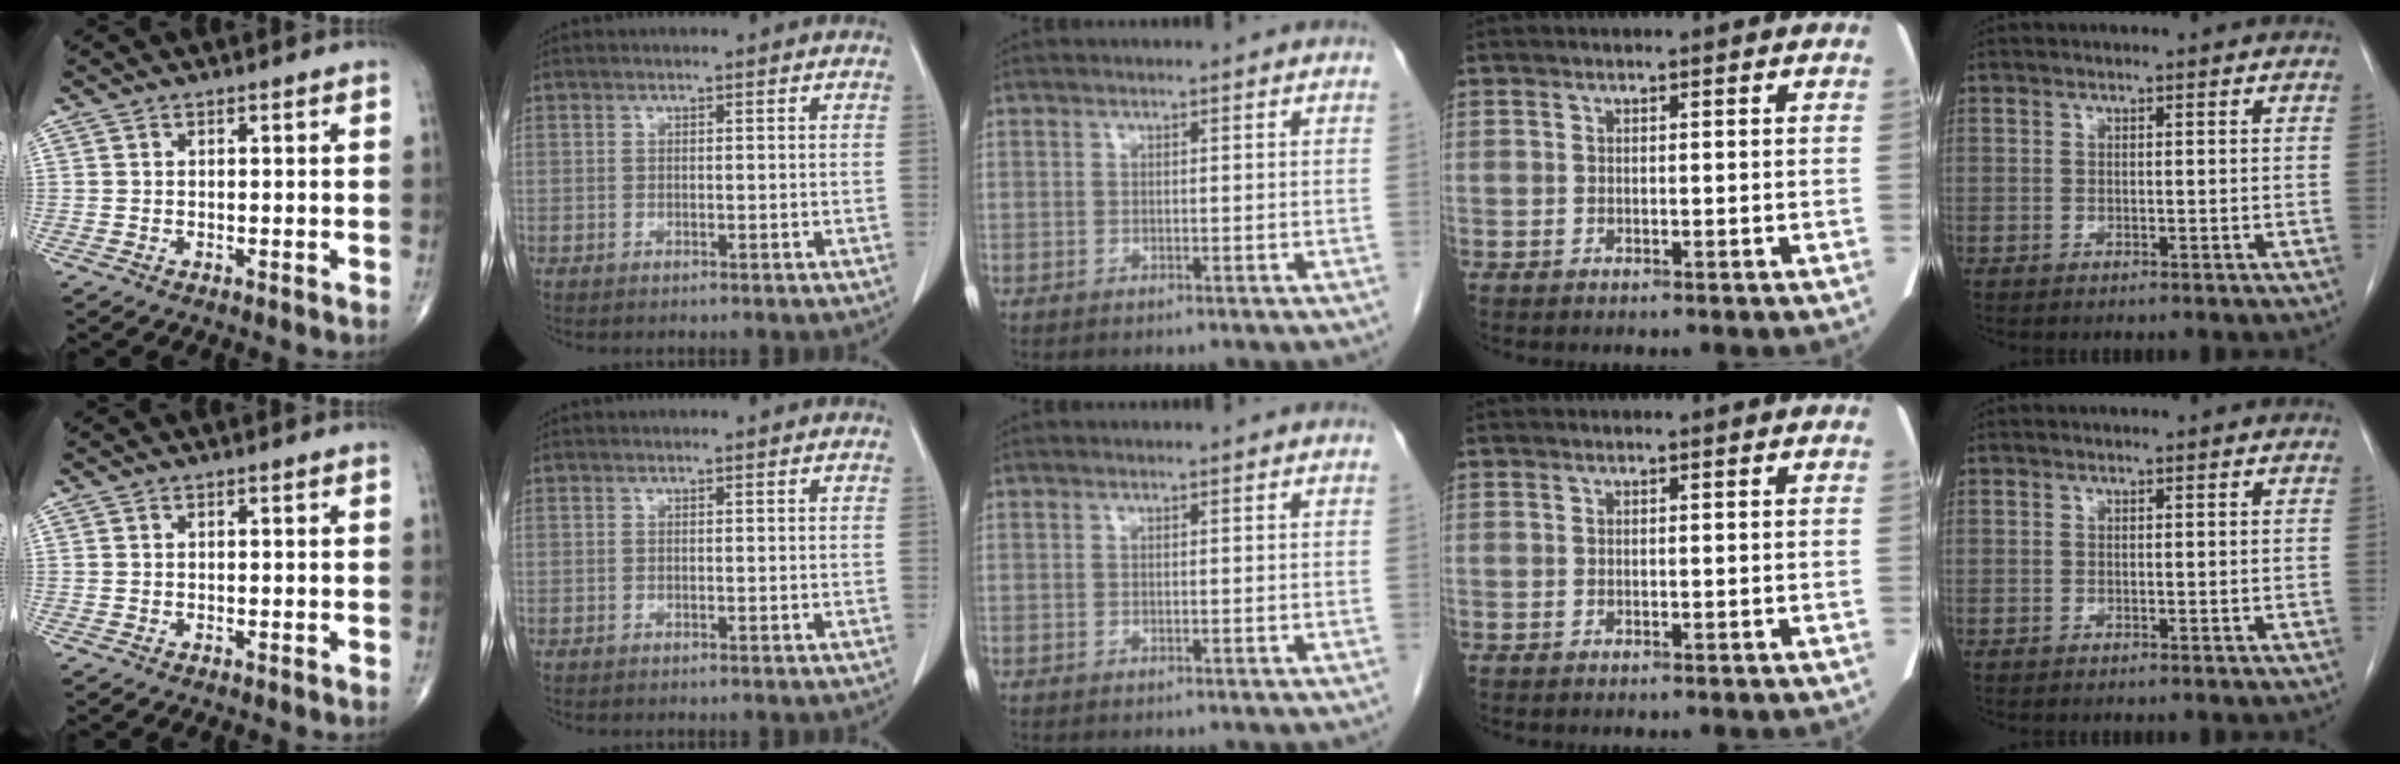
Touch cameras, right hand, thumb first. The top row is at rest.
{}